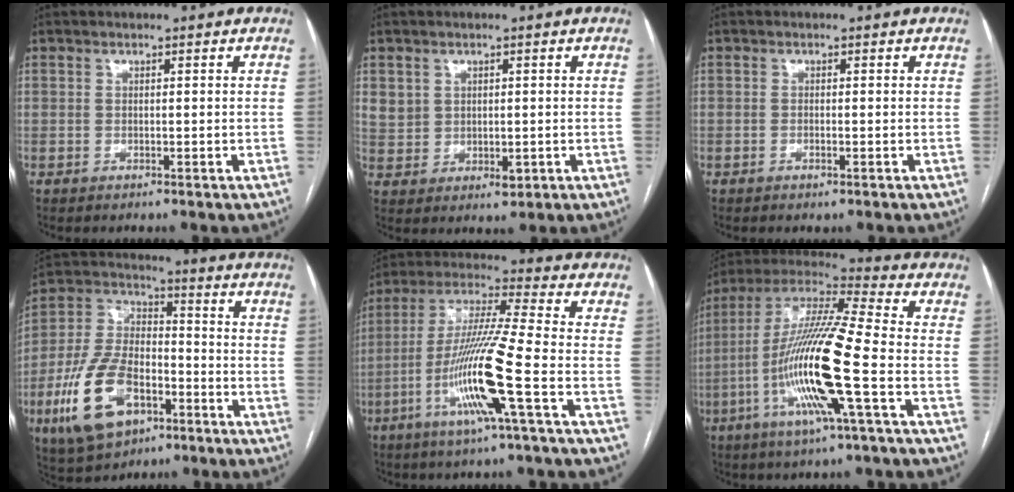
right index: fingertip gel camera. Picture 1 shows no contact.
{"total": 4.9, "force": [1.2, 4.3, 2.0], "torque": [-0.035, -0.002, 0.037]}
{"total": 0.7, "force": [-0.4, 0.2, 0.5], "torque": [-0.009, -0.002, -0.005]}
{"total": 16.6, "force": [-7.1, 8.8, 12.2], "torque": [-0.260, 0.008, -0.124]}
{"total": 14.9, "force": [-5.2, -0.9, 13.9], "torque": [-0.281, -0.013, -0.104]}
{"total": 18.3, "force": [-5.0, 0.3, 17.6], "torque": [-0.356, -0.009, -0.103]}